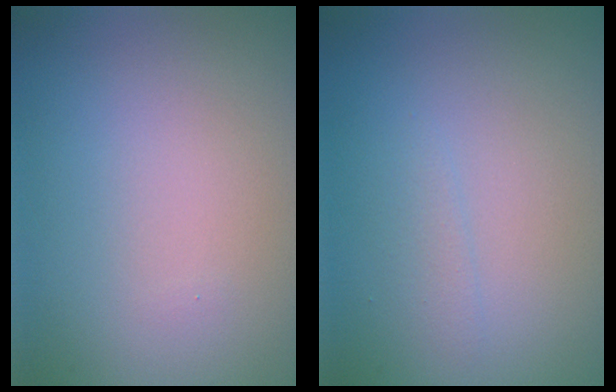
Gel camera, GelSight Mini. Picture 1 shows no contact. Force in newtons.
{"total": 0.9, "press": 0.9, "slide": 0.1}